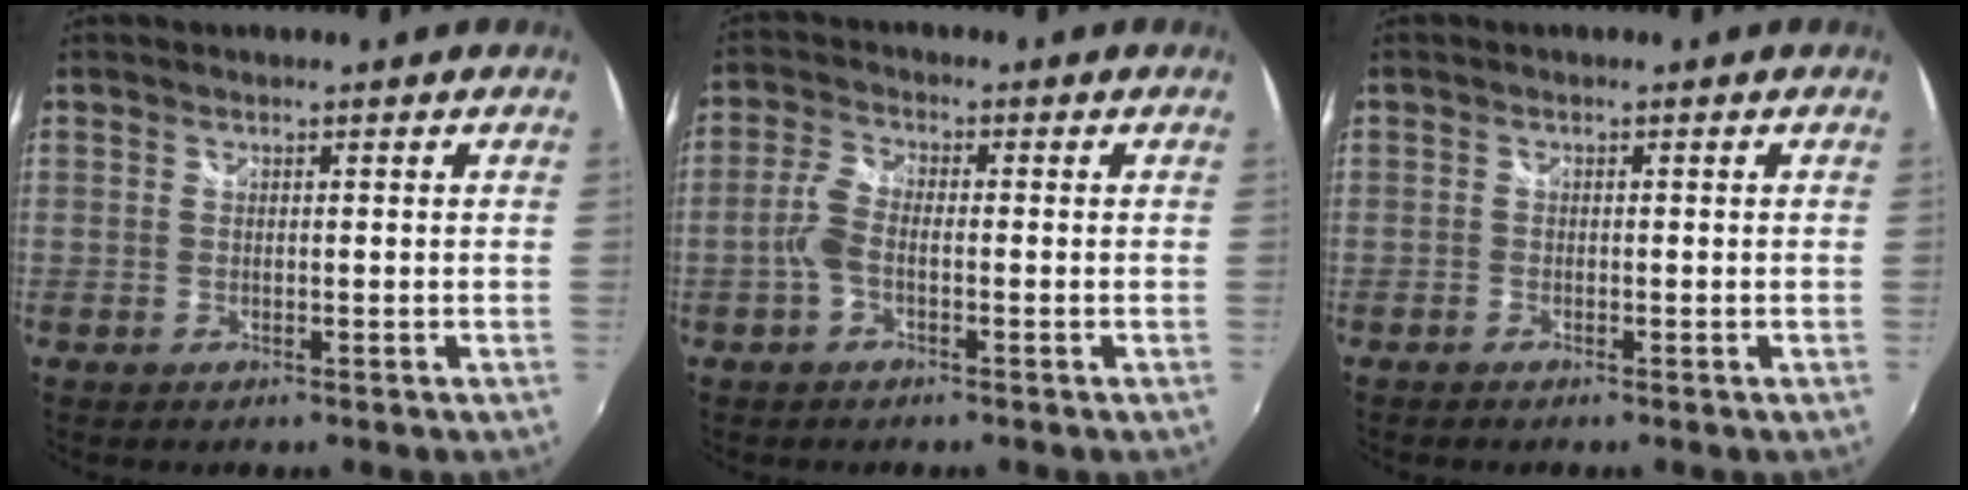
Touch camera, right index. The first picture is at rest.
{"total": 4.0, "force": [-1.4, 1.7, 3.3], "torque": [-0.078, 0.008, -0.031]}
{"total": 0.7, "force": [-0.7, 0.2, 0.1], "torque": [-0.007, -0.002, -0.016]}